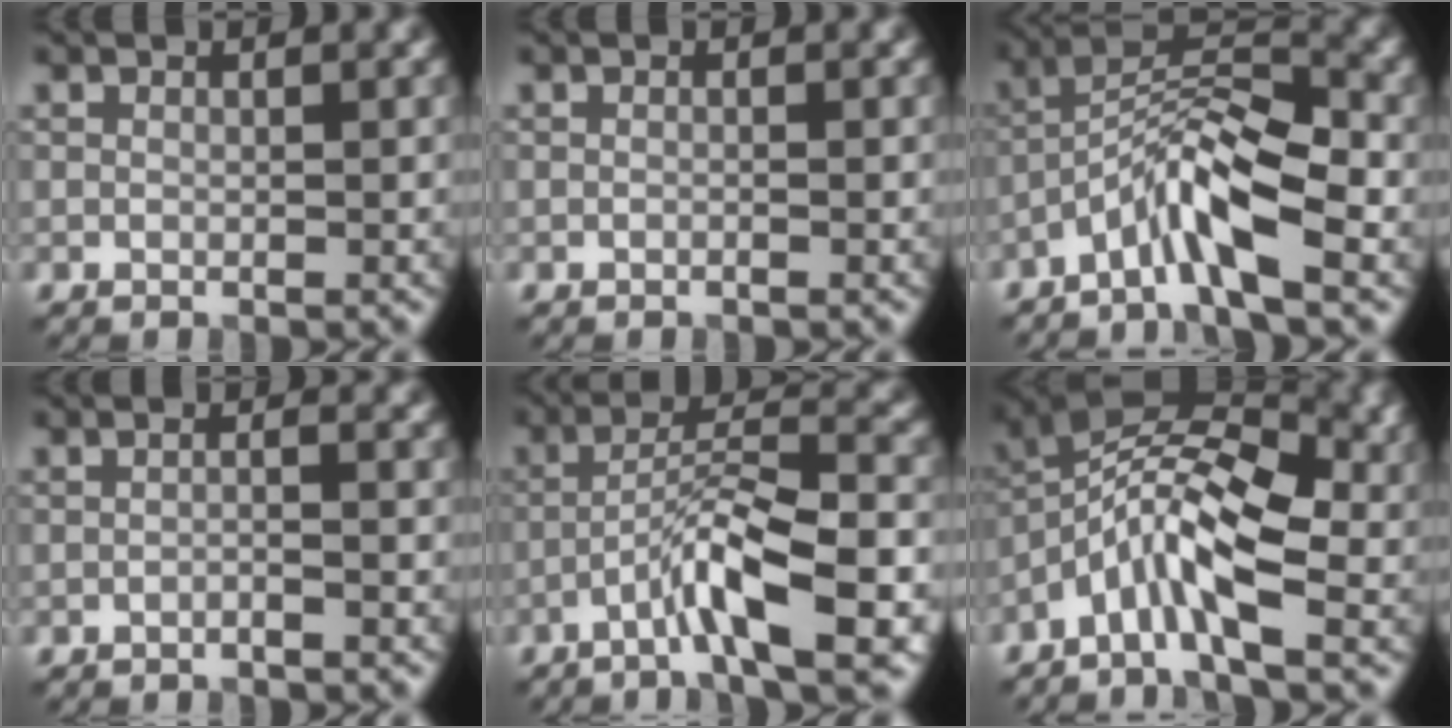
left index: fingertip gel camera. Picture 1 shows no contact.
{"total": 0.0}
{"total": 5.9, "force": [-3.2, 1.1, 4.8], "torque": [-0.089, 0.020, -0.068]}
{"total": 1.1, "force": [-0.5, 0.1, 1.0], "torque": [-0.015, 0.003, -0.013]}
{"total": 7.2, "force": [-3.4, 1.0, 6.3], "torque": [-0.111, 0.019, -0.062]}
{"total": 7.4, "force": [-2.5, 2.5, 6.4], "torque": [-0.116, 0.018, -0.061]}